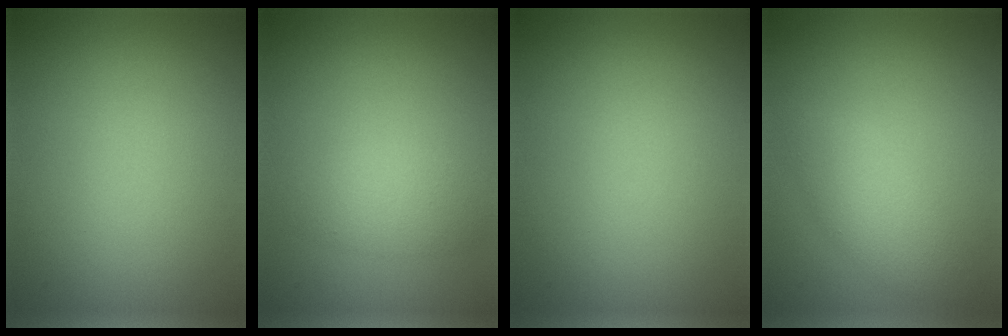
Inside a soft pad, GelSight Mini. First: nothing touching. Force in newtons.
{"total": 2.5, "press": 2.5, "slide": 0.1}
{"total": 0.0}
{"total": 2.9, "press": 2.9, "slide": 0.0}